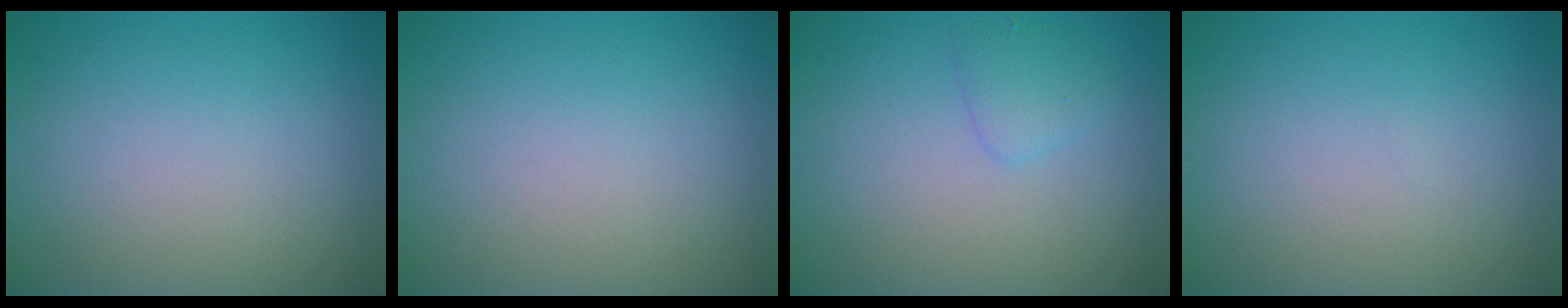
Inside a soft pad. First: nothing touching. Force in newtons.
{"total": 0.0}
{"total": 1.4, "press": 1.4, "slide": 0.1}
{"total": 0.0}